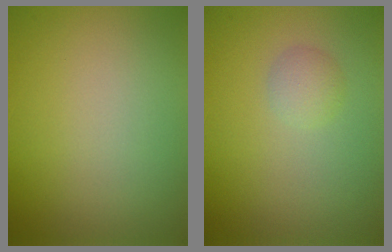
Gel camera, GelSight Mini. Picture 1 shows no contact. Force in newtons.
{"total": 1.4, "press": 1.4, "slide": 0.0}